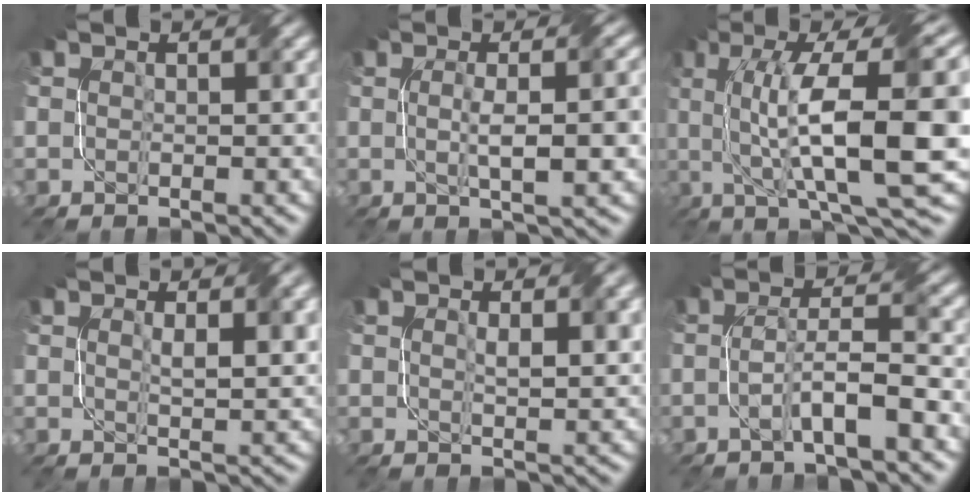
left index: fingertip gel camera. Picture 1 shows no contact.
{"total": 5.1, "force": [-0.2, 1.2, 4.9], "torque": [-0.069, 0.005, -0.003]}
{"total": 14.9, "force": [2.0, 3.9, 14.2], "torque": [-0.211, 0.015, 0.036]}
{"total": 2.3, "force": [1.0, 0.5, 2.1], "torque": [-0.034, -0.001, 0.020]}
{"total": 2.0, "force": [0.8, 0.5, 1.8], "torque": [-0.028, -0.002, 0.018]}
{"total": 4.1, "force": [-1.5, 0.4, 3.8], "torque": [-0.068, 0.012, -0.032]}